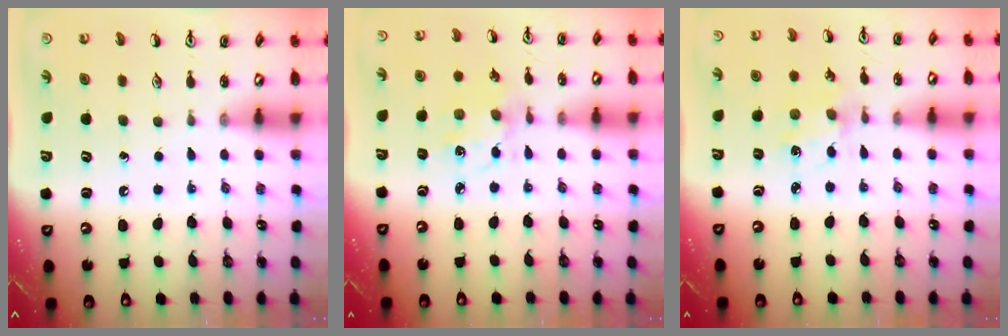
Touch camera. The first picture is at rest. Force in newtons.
{"total": 3.9, "press": 3.7, "slide": 1.4}
{"total": 1.3, "press": 1.3, "slide": 0.1}